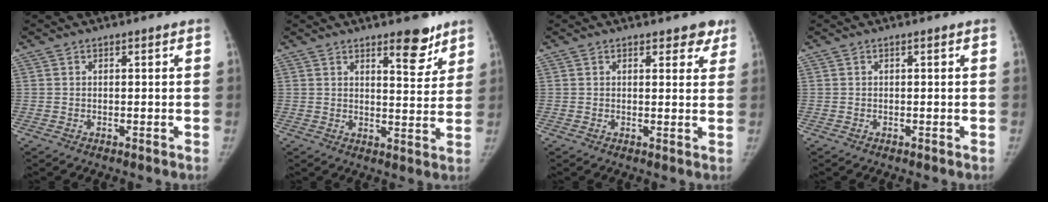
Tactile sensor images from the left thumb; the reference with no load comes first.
{"total": 7.5, "force": [5.2, 2.7, 4.7], "torque": [-0.036, -0.037, 0.071]}
{"total": 3.9, "force": [2.9, 2.1, 1.6], "torque": [0.016, -0.014, 0.032]}
{"total": 0.0}